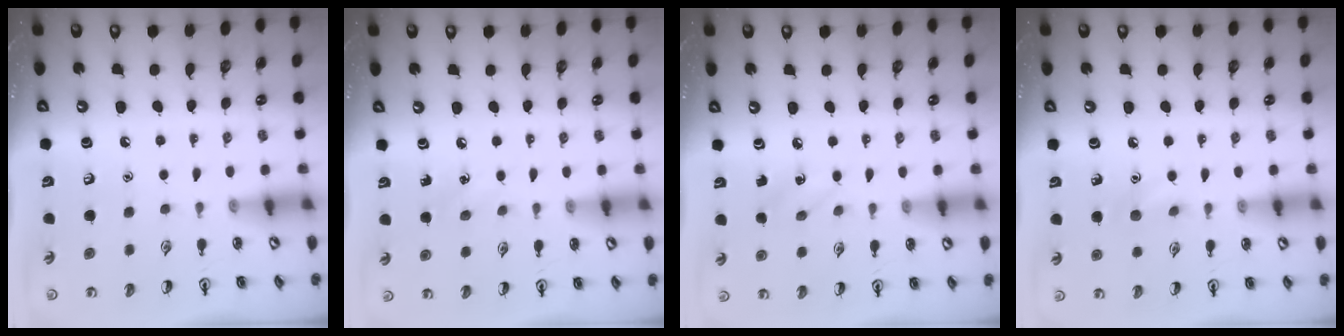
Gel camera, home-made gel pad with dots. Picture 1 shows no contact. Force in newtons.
{"total": 3.7, "press": 3.5, "slide": 1.3}
{"total": 4.2, "press": 3.9, "slide": 1.5}
{"total": 6.2, "press": 6.0, "slide": 1.7}